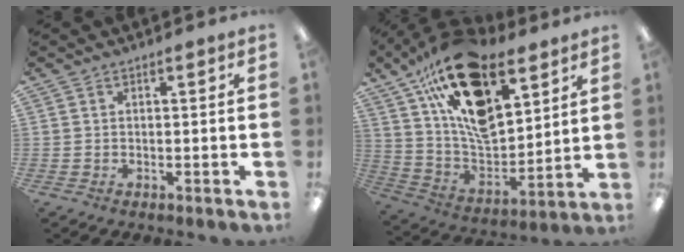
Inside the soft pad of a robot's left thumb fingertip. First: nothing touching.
{"total": 22.0, "force": [13.0, 11.0, 13.8], "torque": [-0.253, -0.080, 0.231]}